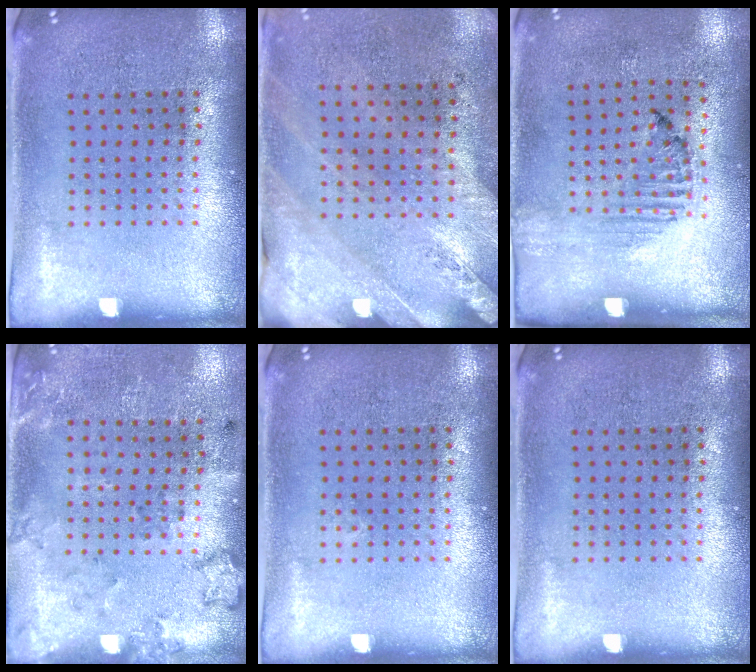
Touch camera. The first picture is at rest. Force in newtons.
{"total": 2.4, "press": 2.1, "slide": 1.3}
{"total": 1.3, "press": 1.1, "slide": 0.7}
{"total": 2.0, "press": 1.4, "slide": 1.5}
{"total": 0.0}
{"total": 0.0}